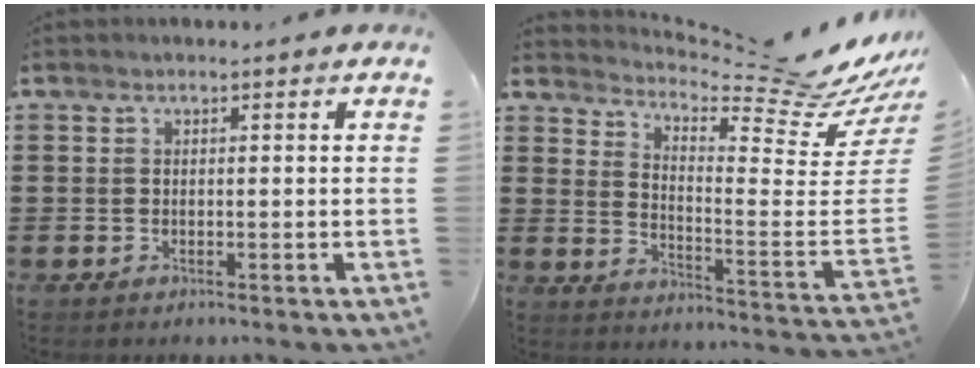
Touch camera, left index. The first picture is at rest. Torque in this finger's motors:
{"motor_torque": [-1.98, 0.16, -0.16, -0.01]}